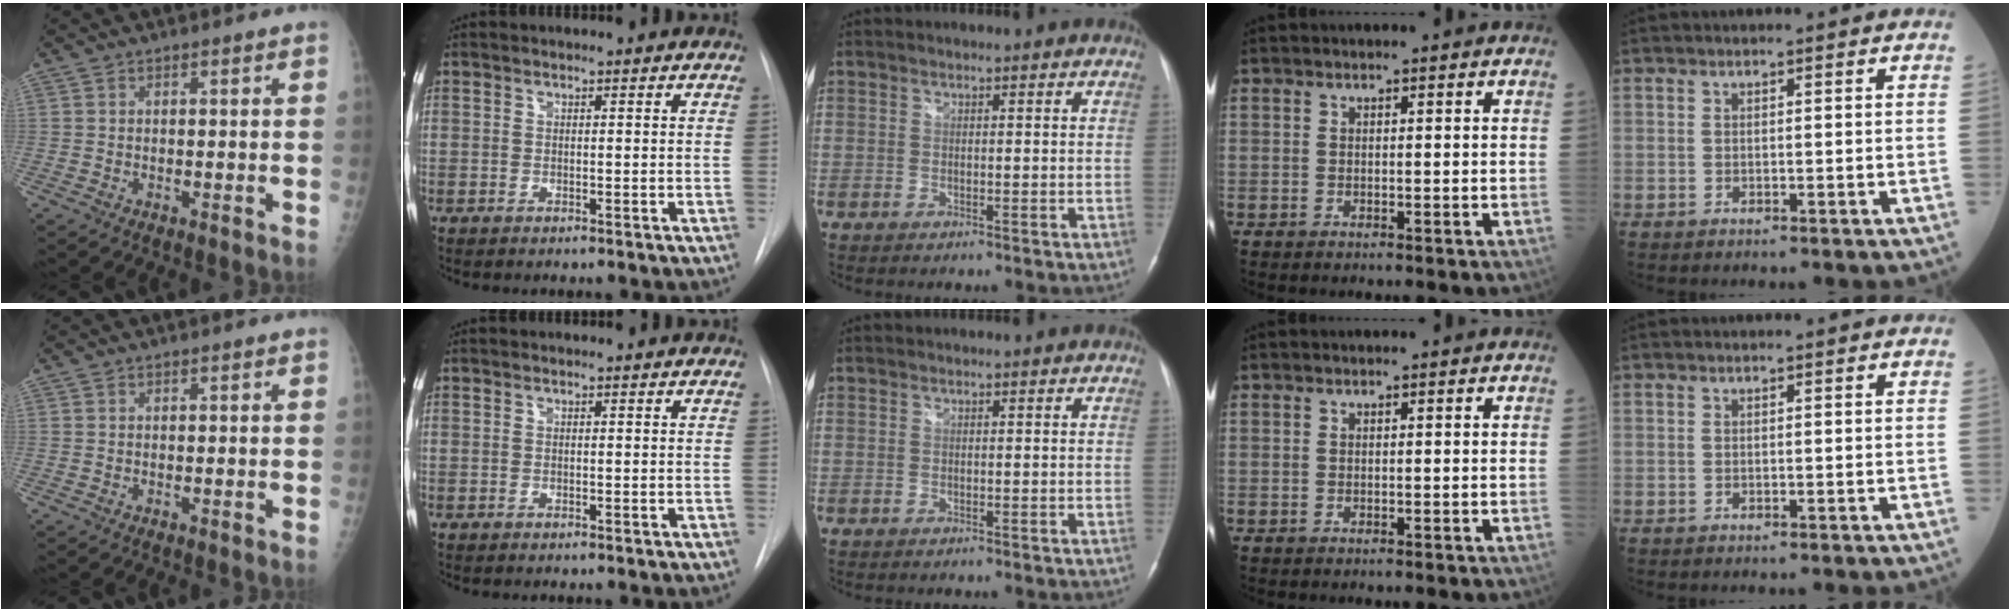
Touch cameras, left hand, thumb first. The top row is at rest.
{}